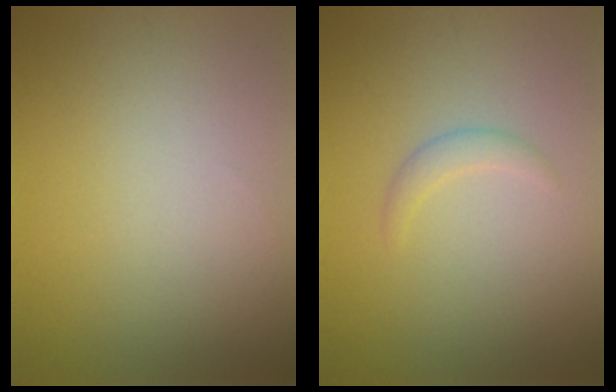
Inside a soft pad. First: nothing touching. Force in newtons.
{"total": 1.2, "press": 1.2, "slide": 0.1}